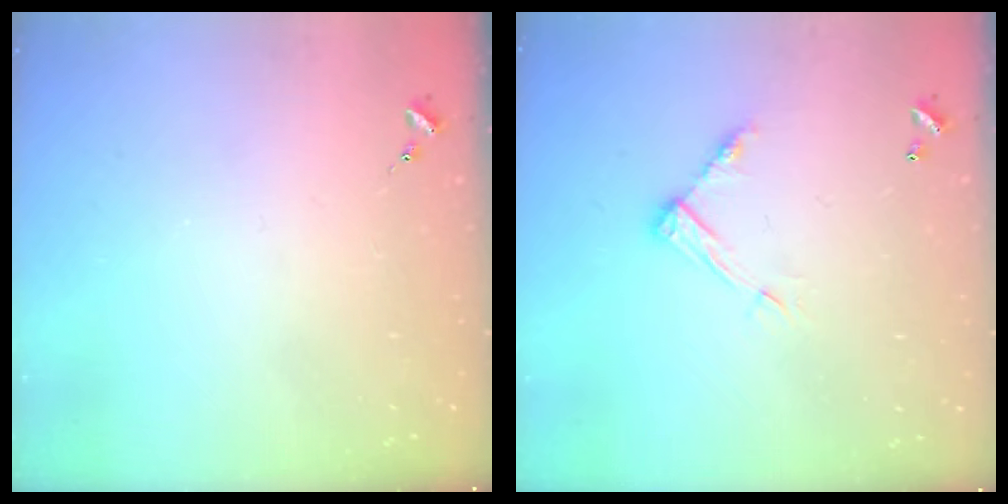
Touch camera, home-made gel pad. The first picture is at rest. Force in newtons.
{"total": 9.2, "press": 9.2, "slide": 0.1}